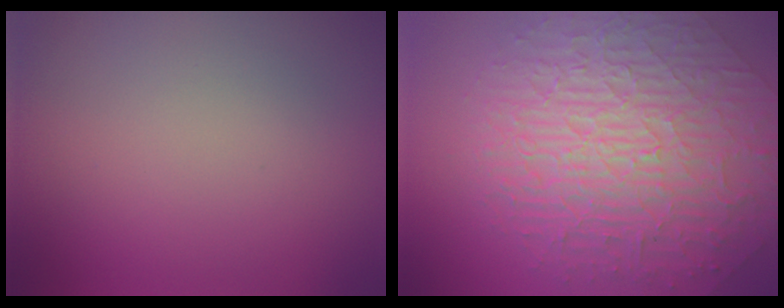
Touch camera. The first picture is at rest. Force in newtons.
{"total": 9.8, "press": 6.8, "slide": 7.0}